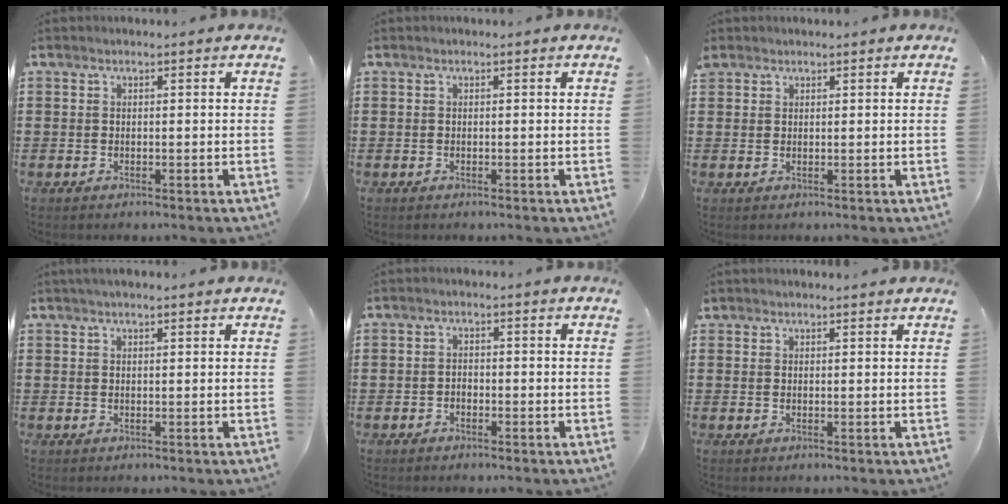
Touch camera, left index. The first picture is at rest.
{"total": 0.0}
{"total": 1.3, "force": [1.1, 0.7, 0.1], "torque": [-0.005, 0.004, 0.023]}
{"total": 1.2, "force": [1.0, 0.2, 0.7], "torque": [-0.014, 0.003, 0.018]}
{"total": 1.1, "force": [-0.9, 0.6, 0.3], "torque": [-0.009, 0.000, -0.020]}
{"total": 1.1, "force": [1.0, 0.4, 0.1], "torque": [-0.004, 0.003, 0.020]}